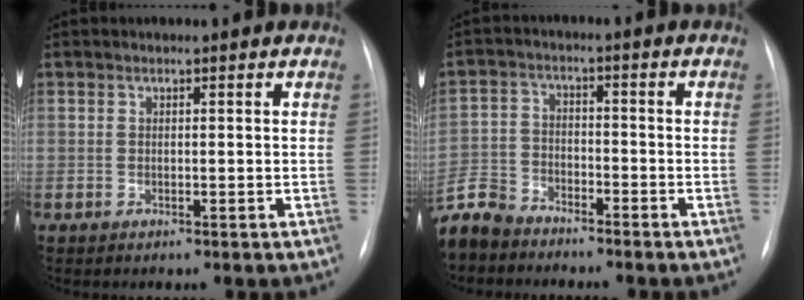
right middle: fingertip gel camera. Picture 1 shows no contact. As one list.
[{"total": 8.2, "force": [-7.6, 3.1, 1.2], "torque": [-0.029, -0.004, -0.148]}]